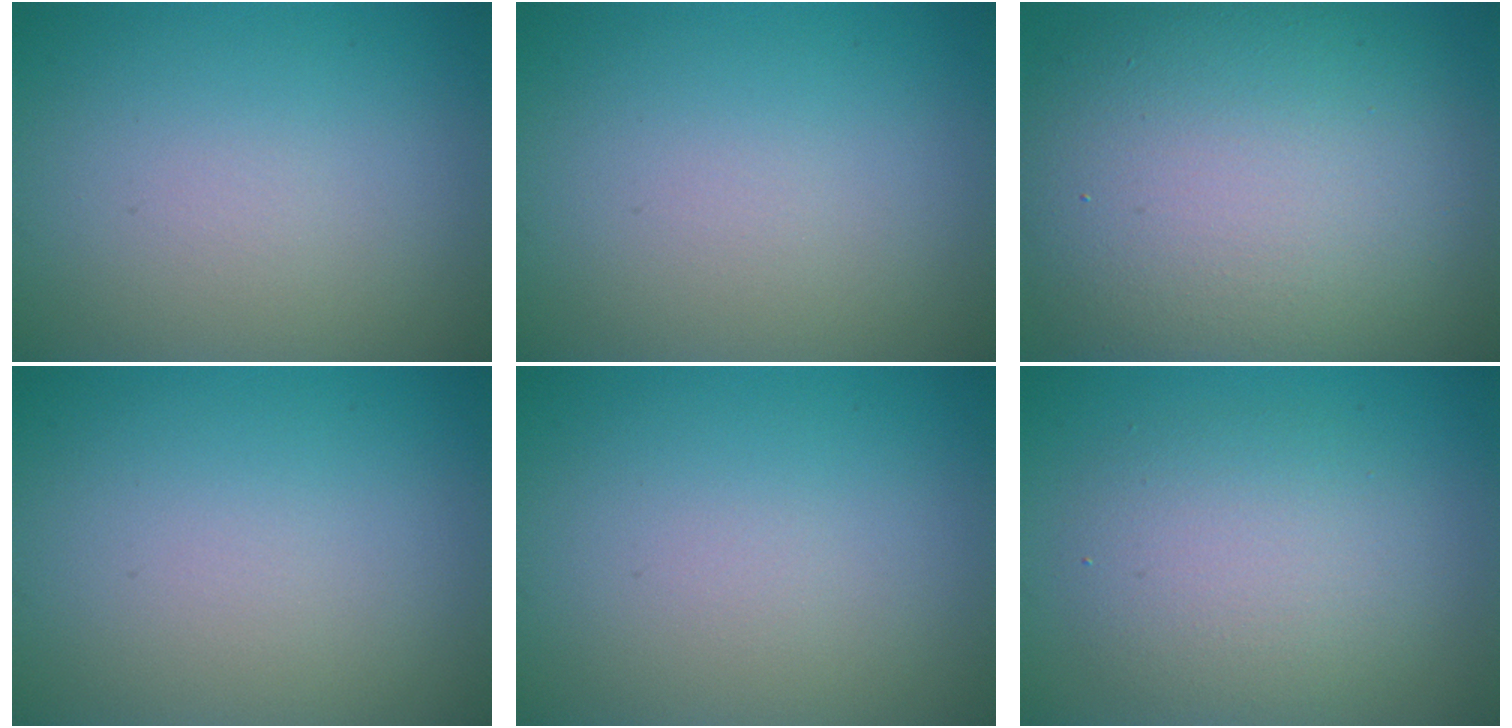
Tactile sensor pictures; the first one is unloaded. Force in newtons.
{"total": 0.0}
{"total": 14.0, "press": 14.0, "slide": 0.7}
{"total": 0.0}
{"total": 0.0}
{"total": 4.5, "press": 4.5, "slide": 0.5}